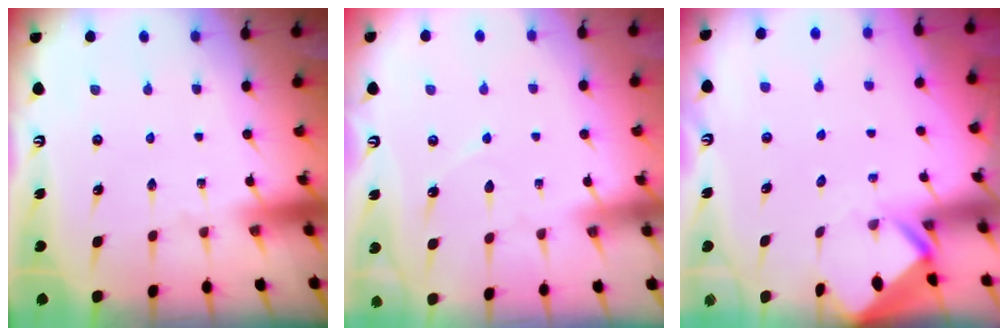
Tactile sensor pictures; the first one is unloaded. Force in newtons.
{"total": 3.6, "press": 3.6, "slide": 0.1}
{"total": 3.0, "press": 3.0, "slide": 0.3}